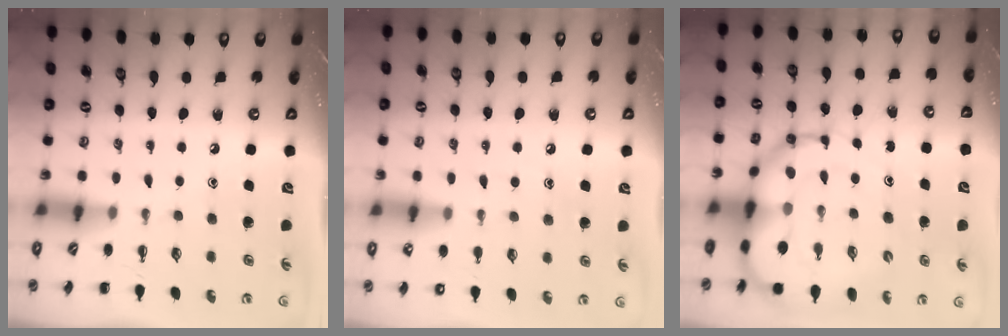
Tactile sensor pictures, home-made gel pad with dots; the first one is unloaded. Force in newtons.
{"total": 7.1, "press": 7.0, "slide": 1.2}
{"total": 16.7, "press": 16.0, "slide": 4.5}